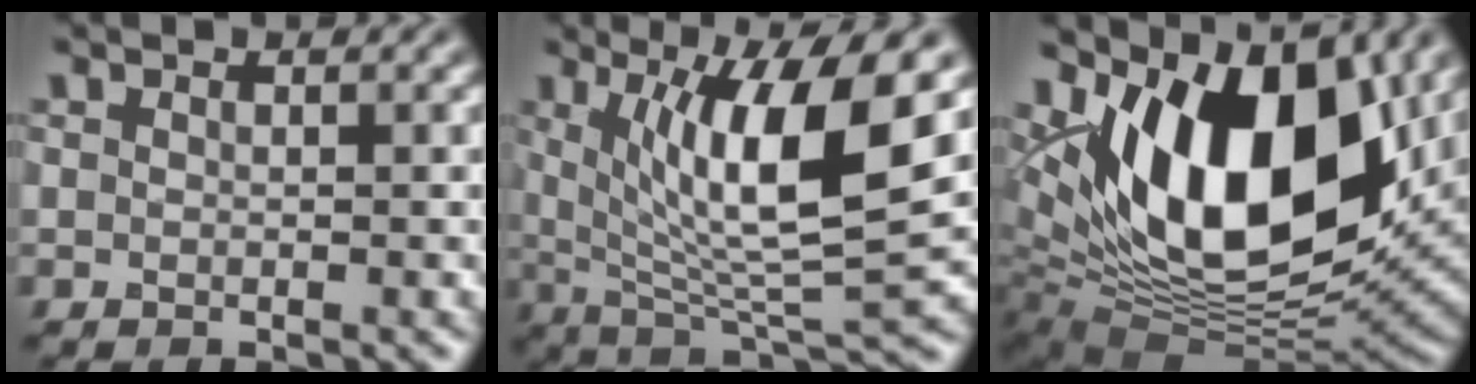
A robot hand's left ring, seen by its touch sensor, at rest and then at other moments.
{"total": 10.8, "force": [3.0, 2.5, 10.1], "torque": [-0.163, -0.010, 0.059]}
{"total": 15.4, "force": [5.5, 8.3, 11.8], "torque": [-0.189, -0.002, 0.091]}